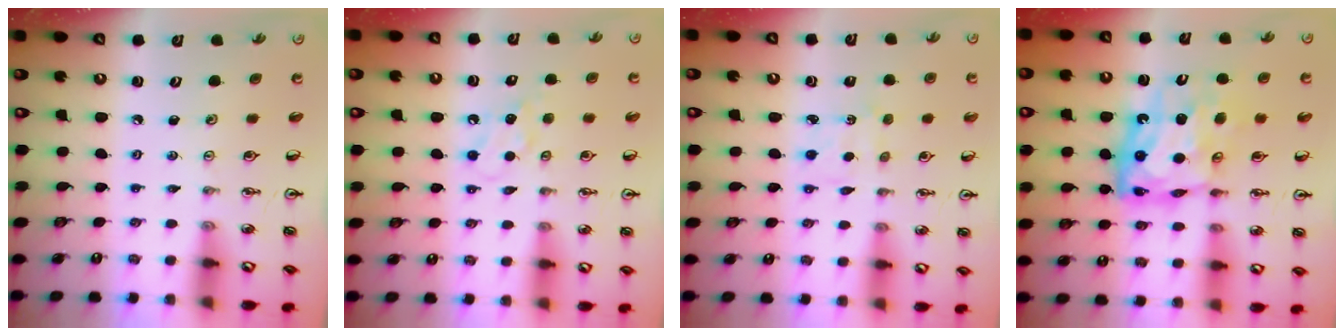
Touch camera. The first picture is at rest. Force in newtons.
{"total": 6.7, "press": 6.7, "slide": 0.9}
{"total": 3.2, "press": 3.2, "slide": 0.4}
{"total": 12.4, "press": 12.3, "slide": 1.0}